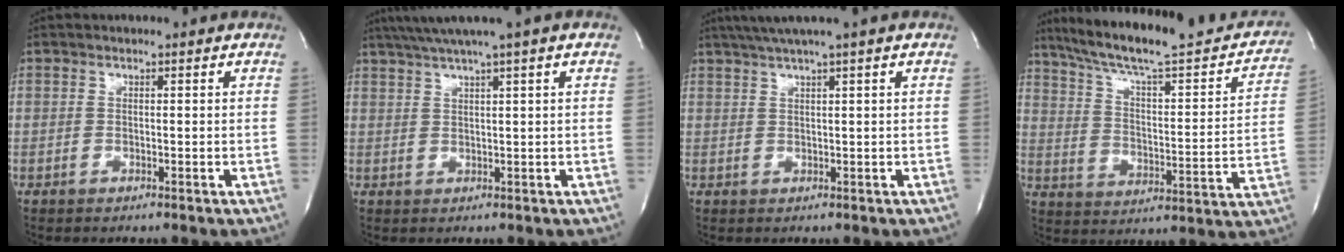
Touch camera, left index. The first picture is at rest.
{"total": 6.4, "force": [4.4, -1.2, 4.6], "torque": [-0.079, 0.026, 0.074]}
{"total": 5.2, "force": [3.5, -1.2, 3.7], "torque": [-0.067, 0.021, 0.064]}
{"total": 26.4, "force": [22.2, 4.2, 13.6], "torque": [-0.210, -0.013, 0.302]}